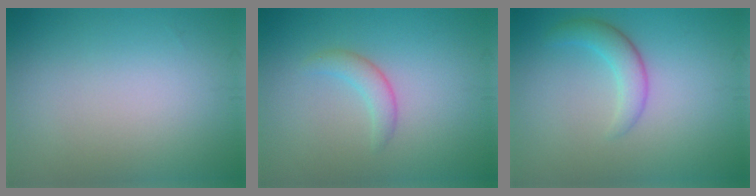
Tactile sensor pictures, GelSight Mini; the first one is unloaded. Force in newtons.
{"total": 1.8, "press": 1.8, "slide": 0.1}
{"total": 2.5, "press": 2.5, "slide": 0.2}